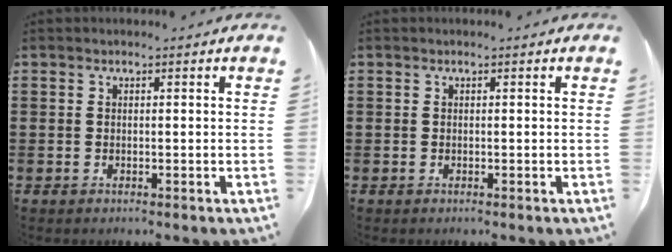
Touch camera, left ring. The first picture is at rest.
{"total": 0.0}